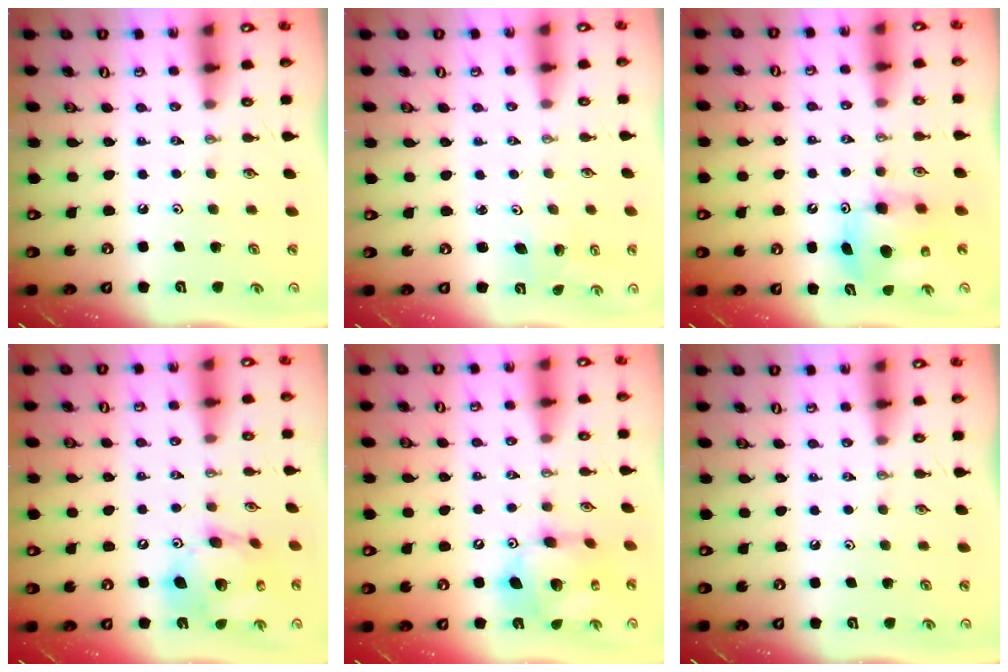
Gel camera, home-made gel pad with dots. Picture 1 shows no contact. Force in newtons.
{"total": 1.9, "press": 1.9, "slide": 0.1}
{"total": 7.9, "press": 7.8, "slide": 0.3}
{"total": 16.0, "press": 15.8, "slide": 2.0}
{"total": 13.7, "press": 13.6, "slide": 1.4}
{"total": 0.0}